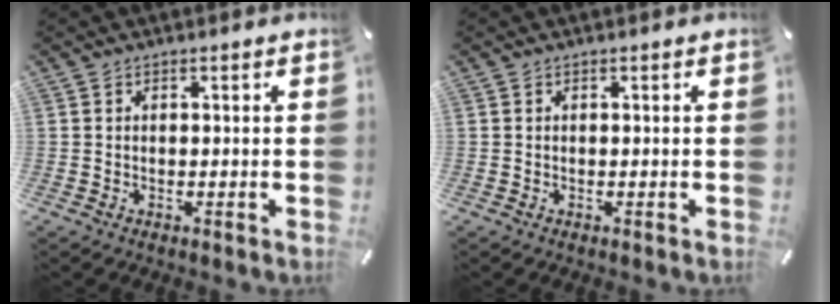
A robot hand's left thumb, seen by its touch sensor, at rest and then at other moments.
{"total": 0.0}